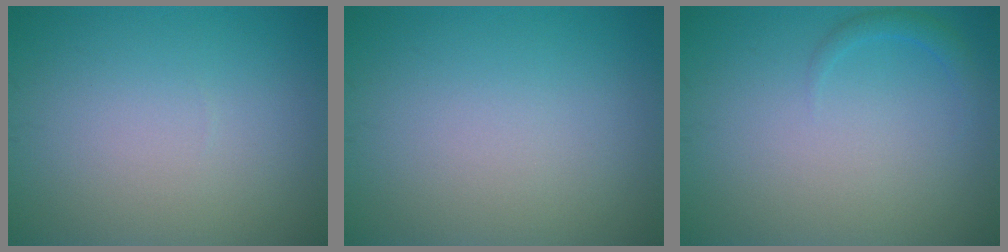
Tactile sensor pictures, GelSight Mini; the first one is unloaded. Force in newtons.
{"total": 0.0}
{"total": 1.2, "press": 1.1, "slide": 0.2}